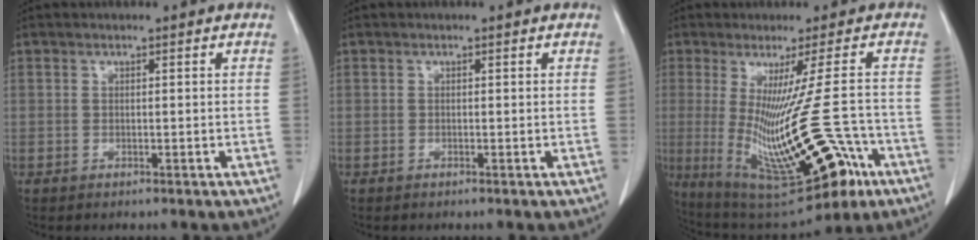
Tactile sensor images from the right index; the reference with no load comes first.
{"total": 0.0}
{"total": 20.1, "force": [-6.8, 3.2, 18.7], "torque": [-0.311, -0.043, -0.089]}